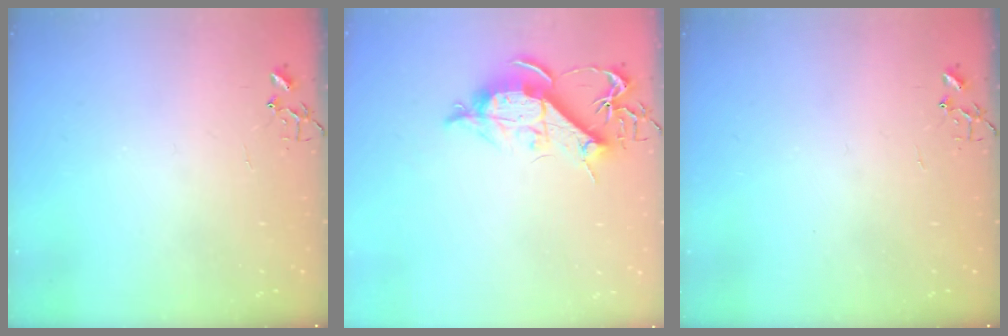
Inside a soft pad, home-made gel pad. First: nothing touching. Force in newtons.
{"total": 10.6, "press": 10.5, "slide": 1.2}
{"total": 0.0}